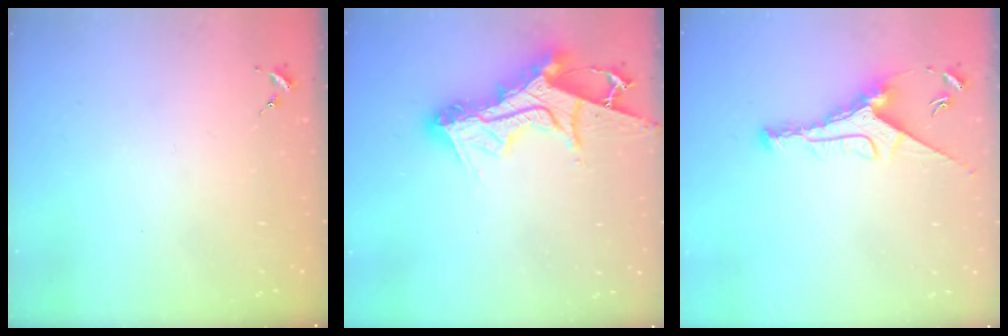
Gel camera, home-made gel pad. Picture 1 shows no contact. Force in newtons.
{"total": 19.4, "press": 19.3, "slide": 1.6}
{"total": 9.1, "press": 9.1, "slide": 0.3}